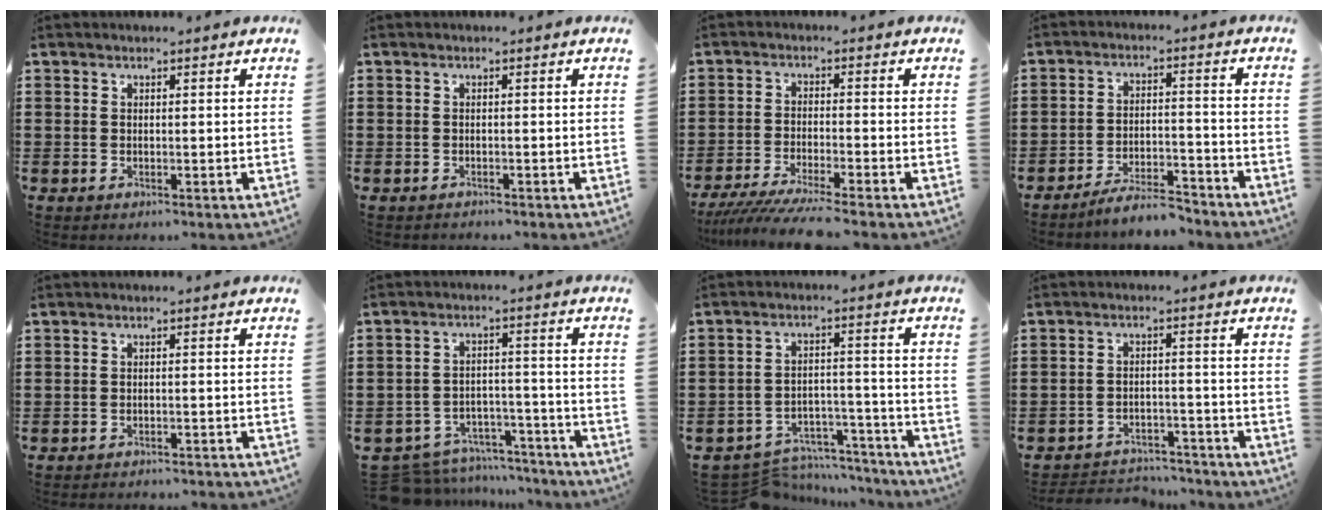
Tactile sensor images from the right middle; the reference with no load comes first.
{"total": 0.7, "force": [-0.6, 0.3, -0.2], "torque": [0.003, 0.004, -0.016]}
{"total": 5.1, "force": [-4.6, -0.2, 2.2], "torque": [-0.050, -0.020, -0.091]}
{"total": 5.8, "force": [-5.6, 0.7, 1.5], "torque": [-0.028, 0.005, -0.109]}
{"total": 1.7, "force": [-1.7, -0.1, 0.2], "torque": [-0.005, 0.004, -0.034]}
{"total": 7.5, "force": [-7.1, 2.0, 1.6], "torque": [-0.038, 0.020, -0.140]}
{"total": 6.9, "force": [-6.5, 1.8, 1.3], "torque": [-0.028, 0.018, -0.129]}
{"total": 3.9, "force": [-3.8, 0.8, 0.2], "torque": [-0.007, 0.005, -0.082]}